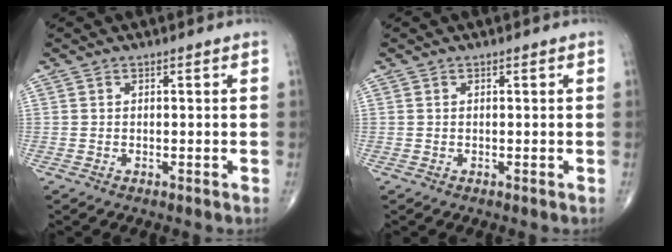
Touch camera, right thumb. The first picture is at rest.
{"total": 0.0}